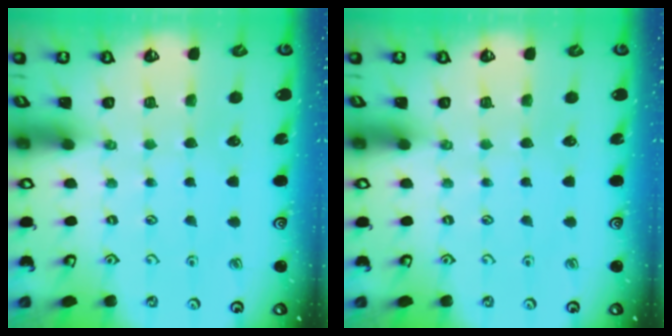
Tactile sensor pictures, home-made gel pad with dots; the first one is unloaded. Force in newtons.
{"total": 0.0}